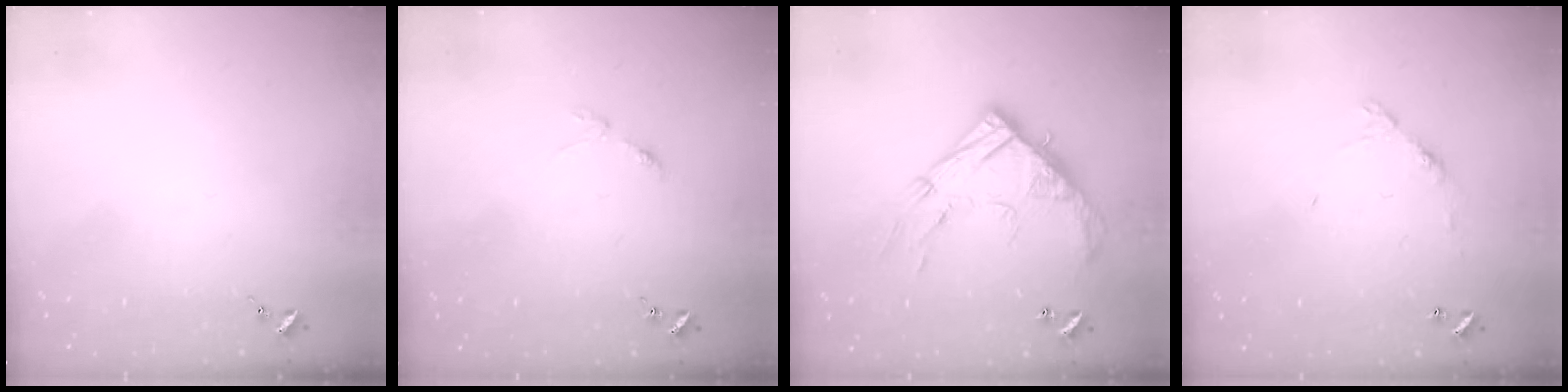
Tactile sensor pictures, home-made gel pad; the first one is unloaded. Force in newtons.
{"total": 3.1, "press": 3.0, "slide": 0.4}
{"total": 18.0, "press": 17.9, "slide": 1.6}
{"total": 6.2, "press": 6.2, "slide": 0.4}